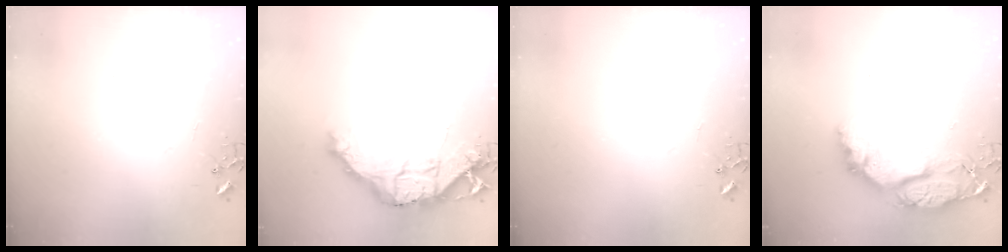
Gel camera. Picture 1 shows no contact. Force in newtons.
{"total": 18.1, "press": 18.0, "slide": 2.0}
{"total": 0.0}
{"total": 15.4, "press": 15.3, "slide": 1.2}